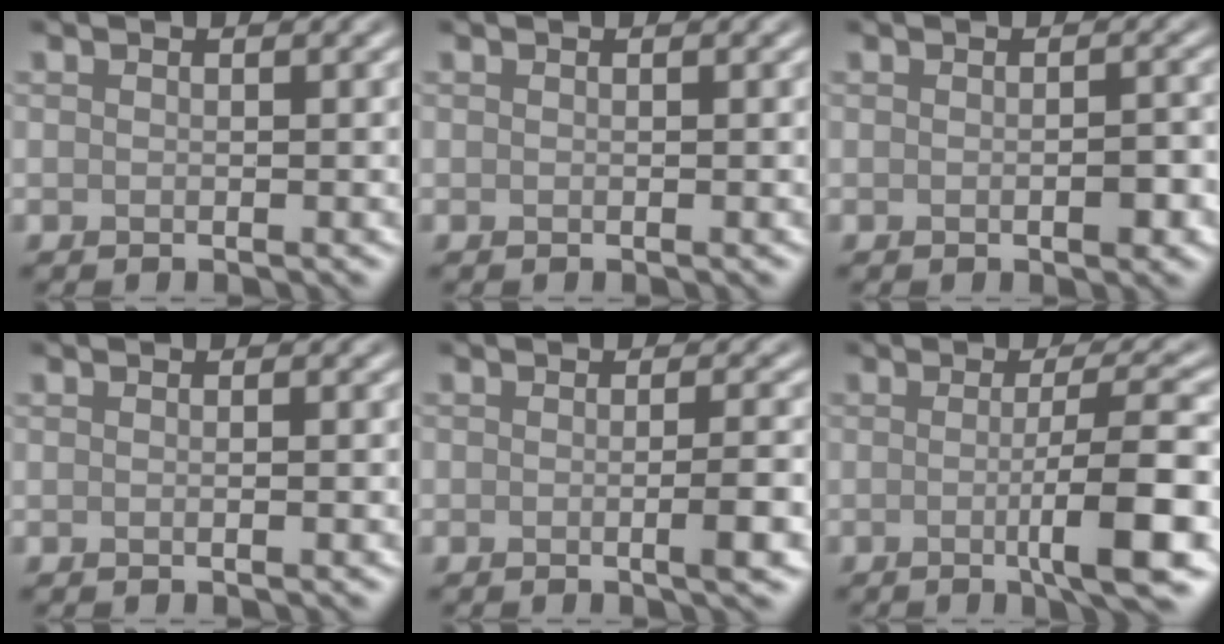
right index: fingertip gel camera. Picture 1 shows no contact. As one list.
[{"total": 0.0}, {"total": 1.8, "force": [-0.5, 0.5, 1.6], "torque": [-0.024, -0.001, -0.006]}, {"total": 0.8, "force": [-0.1, 0.2, 0.8], "torque": [-0.008, 0.000, -0.003]}, {"total": 2.7, "force": [-0.6, 0.5, 2.6], "torque": [-0.035, 0.001, -0.014]}, {"total": 7.1, "force": [-1.2, 1.0, 6.9], "torque": [-0.101, -0.002, -0.022]}]